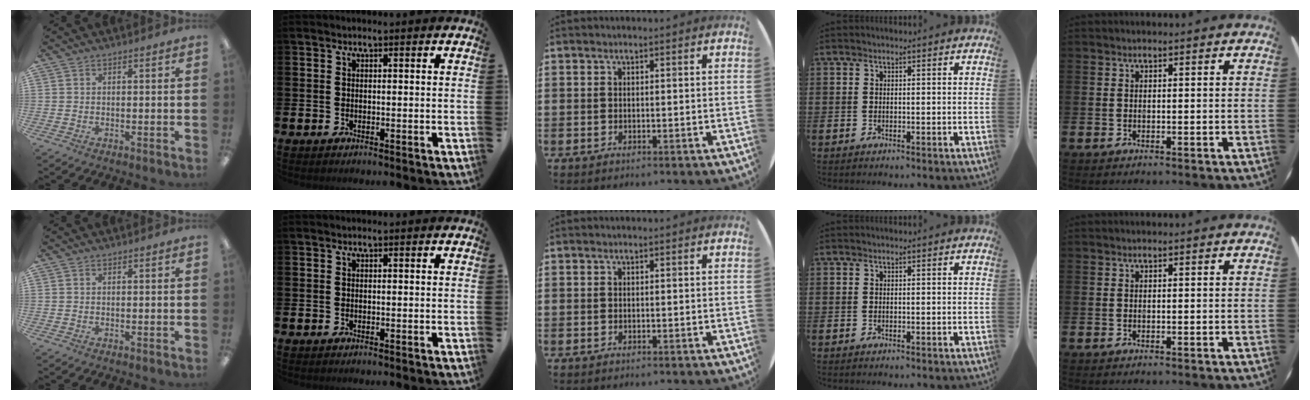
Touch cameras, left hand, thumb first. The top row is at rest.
{}